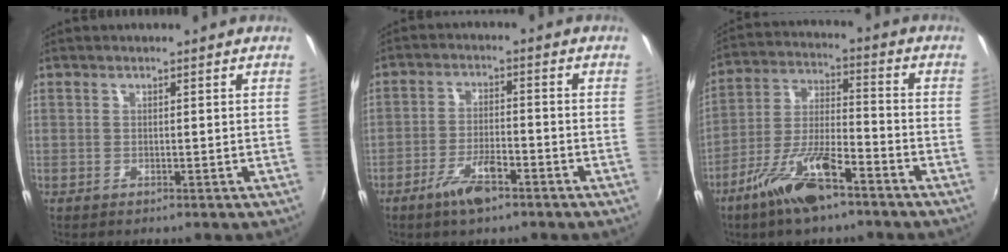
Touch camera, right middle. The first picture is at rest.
{"total": 6.8, "force": [-4.5, 2.0, 4.7], "torque": [-0.103, -0.002, -0.080]}
{"total": 13.1, "force": [-8.5, 3.5, 9.3], "torque": [-0.190, -0.010, -0.156]}